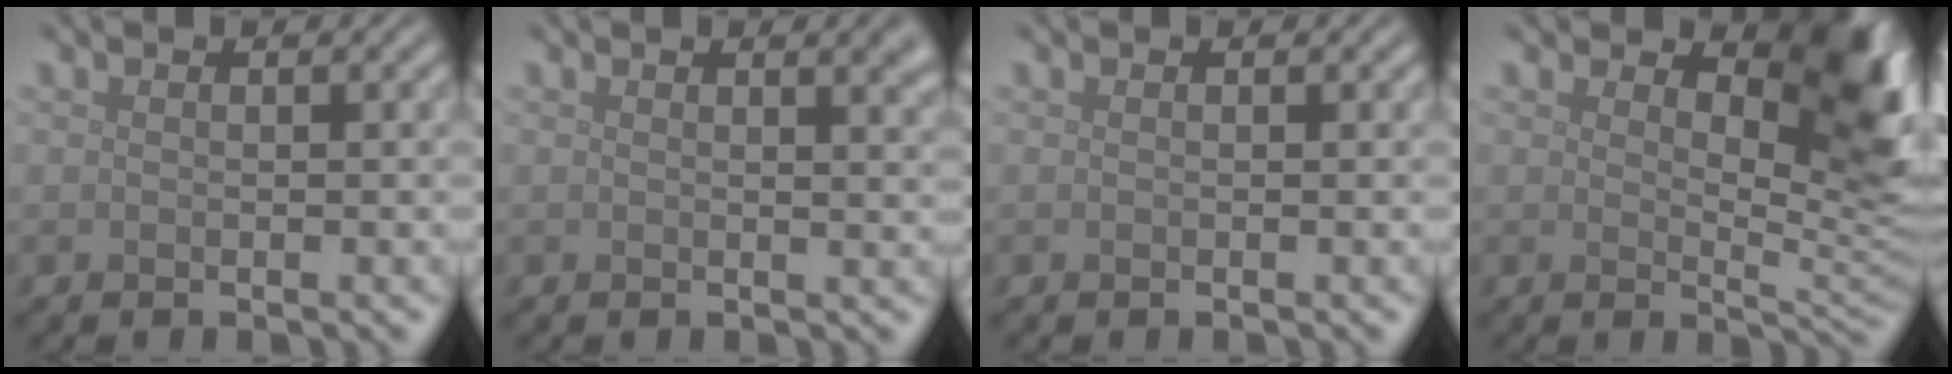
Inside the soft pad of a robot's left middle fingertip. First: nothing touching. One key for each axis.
{"total": 2.9, "fx": 1.6, "fy": 1.1, "fz": 2.1, "tx": -0.008, "ty": 0.006, "tz": 0.020}
{"total": 0.0}
{"total": 7.1, "fx": 3.4, "fy": 3.1, "fz": 5.4, "tx": -0.067, "ty": -0.008, "tz": 0.044}